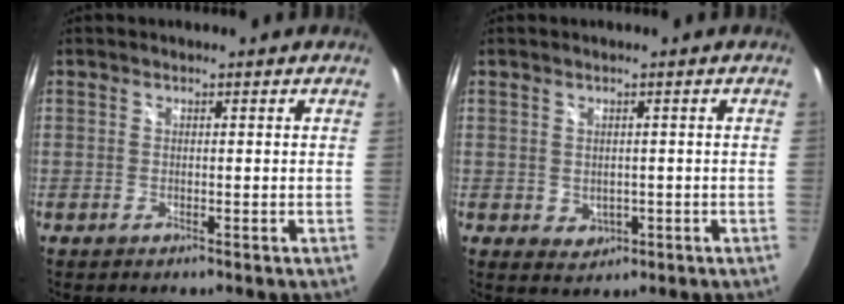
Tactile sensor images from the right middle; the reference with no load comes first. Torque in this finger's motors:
{"motor_torque": [-1.06, -1.08, -0.35, -0.07]}